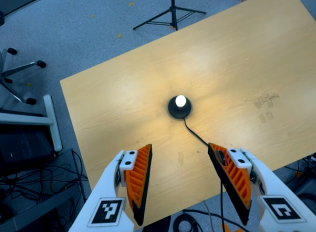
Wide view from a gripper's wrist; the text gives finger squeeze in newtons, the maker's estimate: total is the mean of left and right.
{"total": 0.0}